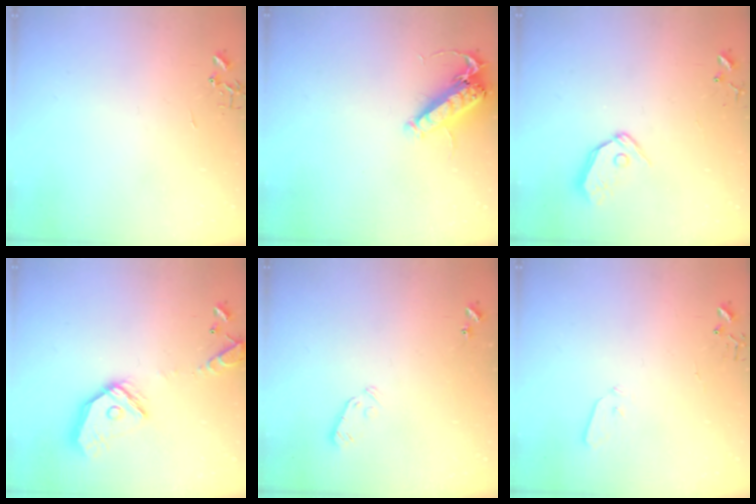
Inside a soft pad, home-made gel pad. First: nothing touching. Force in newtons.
{"total": 14.4, "press": 14.2, "slide": 2.0}
{"total": 8.3, "press": 8.2, "slide": 0.7}
{"total": 16.2, "press": 16.1, "slide": 2.1}
{"total": 4.1, "press": 4.0, "slide": 0.7}
{"total": 3.6, "press": 3.6, "slide": 0.5}